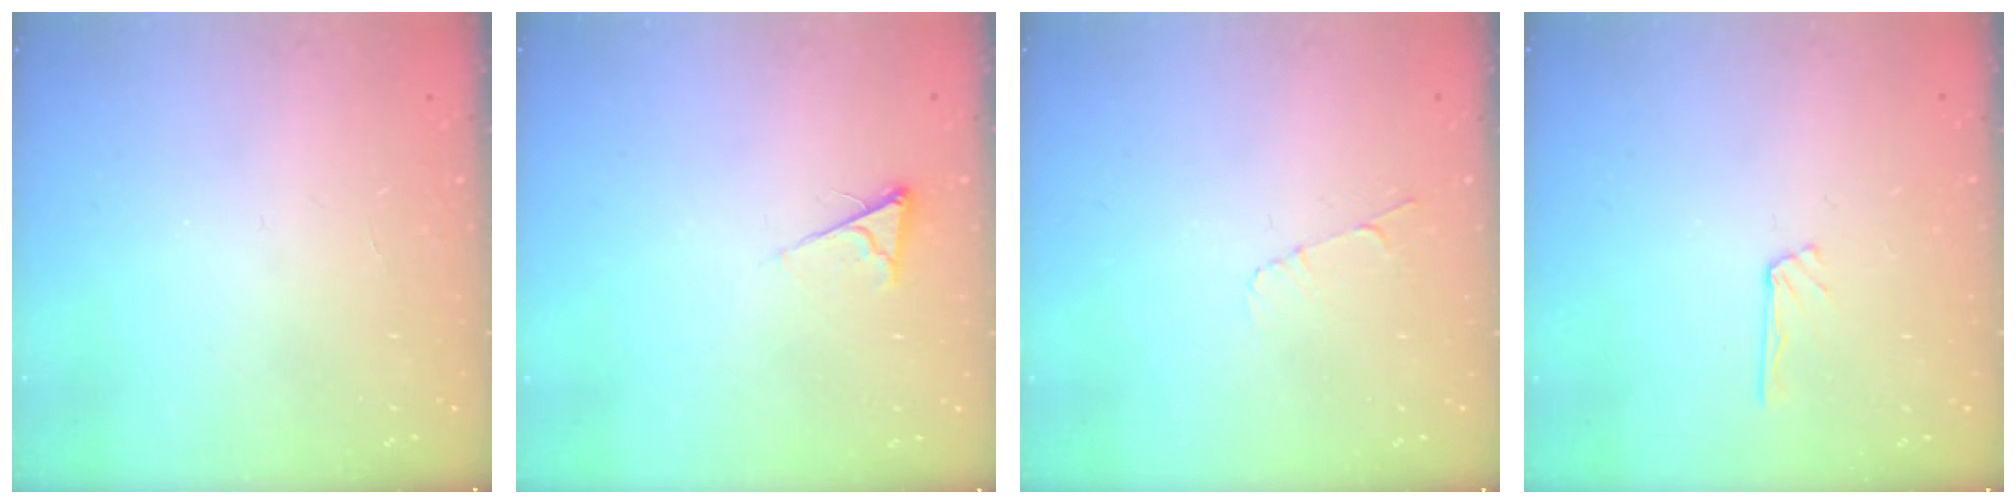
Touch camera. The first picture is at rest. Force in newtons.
{"total": 3.9, "press": 3.8, "slide": 0.6}
{"total": 3.5, "press": 3.4, "slide": 0.4}
{"total": 4.3, "press": 4.2, "slide": 0.4}